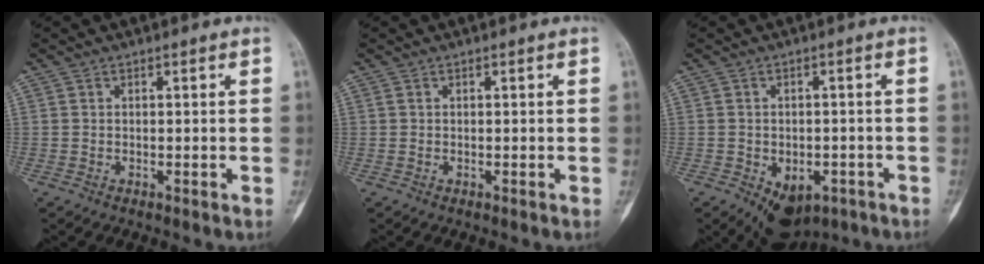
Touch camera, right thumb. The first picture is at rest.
{"total": 0.0}
{"total": 8.4, "force": [-4.4, 5.4, 4.7], "torque": [-0.046, 0.017, -0.051]}